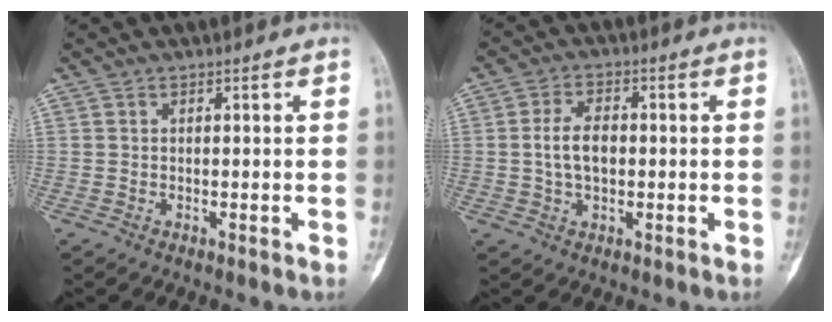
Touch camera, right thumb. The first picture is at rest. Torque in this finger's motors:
{"motor_torque": [0.96, 0.92, 0.43, -0.50, 0.16]}